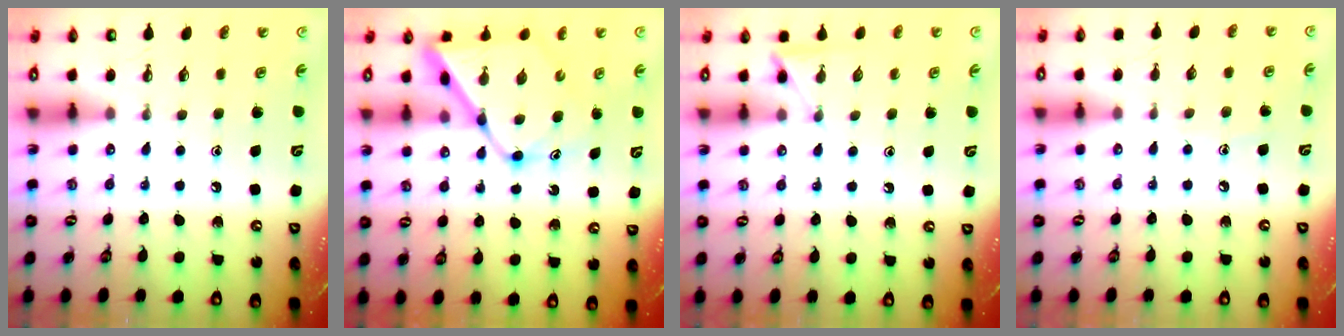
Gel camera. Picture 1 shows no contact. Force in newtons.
{"total": 14.7, "press": 14.6, "slide": 1.4}
{"total": 5.1, "press": 5.1, "slide": 0.7}
{"total": 3.9, "press": 3.9, "slide": 0.4}